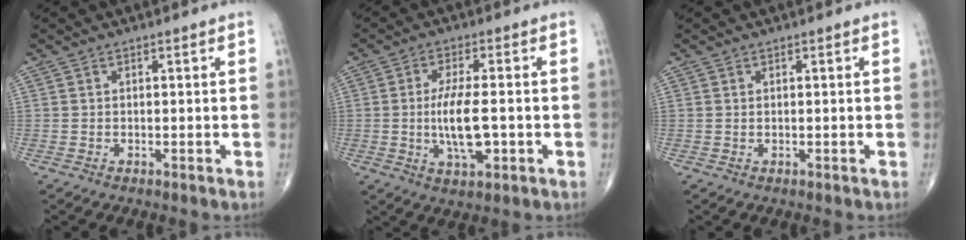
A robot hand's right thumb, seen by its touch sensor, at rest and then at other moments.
{"total": 8.6, "force": [-1.1, 3.0, 8.0], "torque": [-0.155, -0.003, -0.018]}
{"total": 0.0}